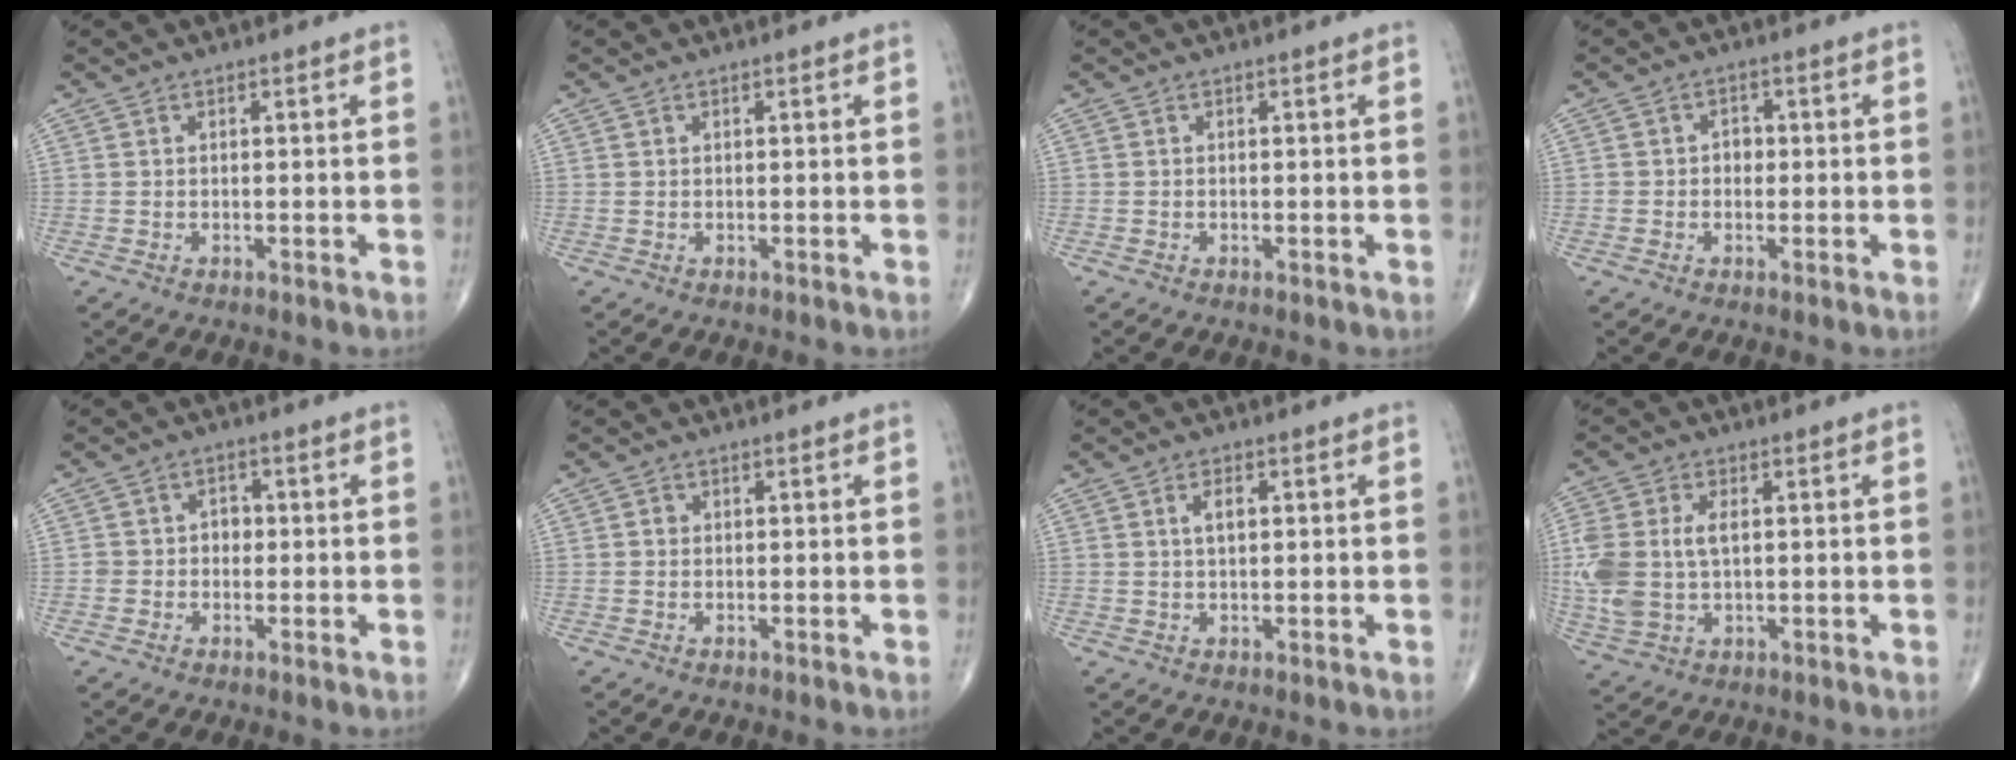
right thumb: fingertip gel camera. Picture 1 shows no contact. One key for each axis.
{"total": 0.0}
{"total": 0.0}
{"total": 2.3, "fx": -0.2, "fy": 1.9, "fz": 1.2, "tx": -0.001, "ty": 0.007, "tz": -0.008}
{"total": 3.1, "fx": -0.3, "fy": 2.8, "fz": 1.3, "tx": 0.001, "ty": 0.013, "tz": -0.011}
{"total": 0.8, "fx": 0.0, "fy": 0.8, "fz": 0.3, "tx": 0.001, "ty": 0.003, "tz": -0.002}
{"total": 2.6, "fx": 0.6, "fy": 1.3, "fz": 2.2, "tx": -0.040, "ty": -0.002, "tz": 0.010}
{"total": 11.4, "fx": 0.7, "fy": 7.1, "fz": 8.9, "tx": -0.219, "ty": 0.006, "tz": 0.022}